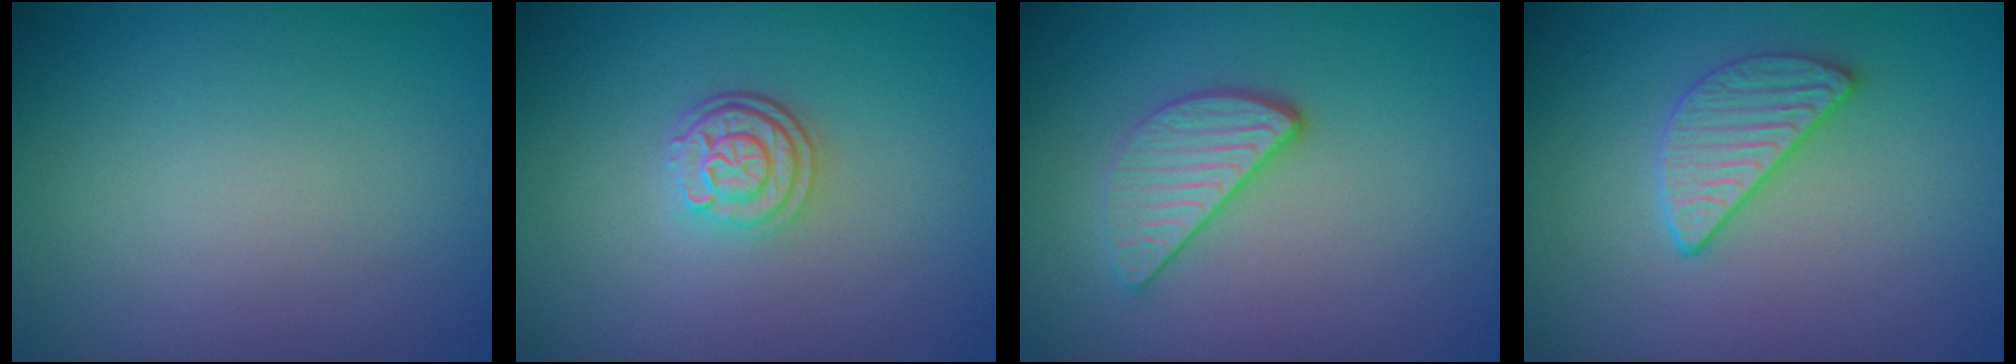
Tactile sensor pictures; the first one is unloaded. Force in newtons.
{"total": 3.1, "press": 2.4, "slide": 1.8}
{"total": 3.0, "press": 2.5, "slide": 1.6}
{"total": 2.9, "press": 2.6, "slide": 1.3}